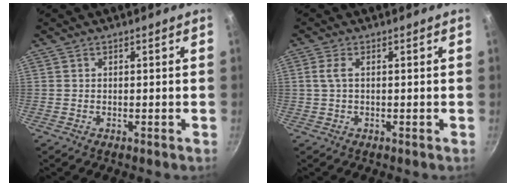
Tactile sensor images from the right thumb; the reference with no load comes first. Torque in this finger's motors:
{"motor_torque": [0.08, -0.07, -0.42, 0.25, 0.08]}